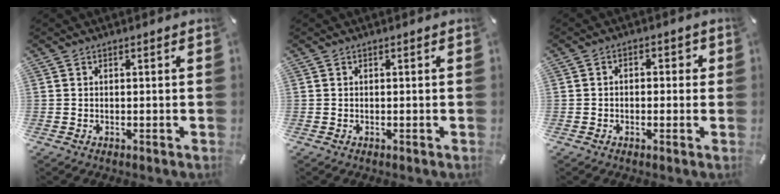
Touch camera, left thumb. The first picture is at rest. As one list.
[{"total": 0.0}, {"total": 2.7, "force": [-1.2, 2.0, 1.5], "torque": [-0.028, 0.015, -0.026]}]